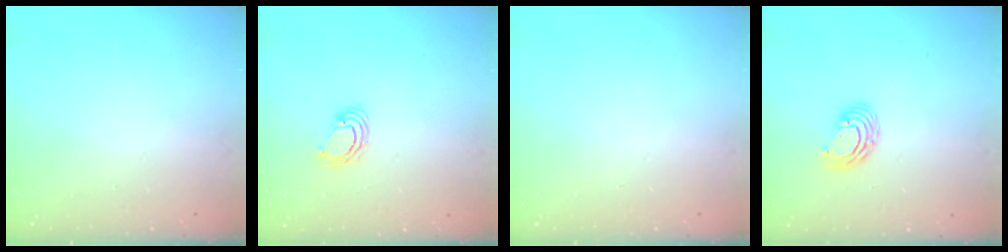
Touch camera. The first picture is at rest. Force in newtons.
{"total": 3.8, "press": 3.8, "slide": 0.1}
{"total": 0.0}
{"total": 6.5, "press": 6.5, "slide": 0.2}